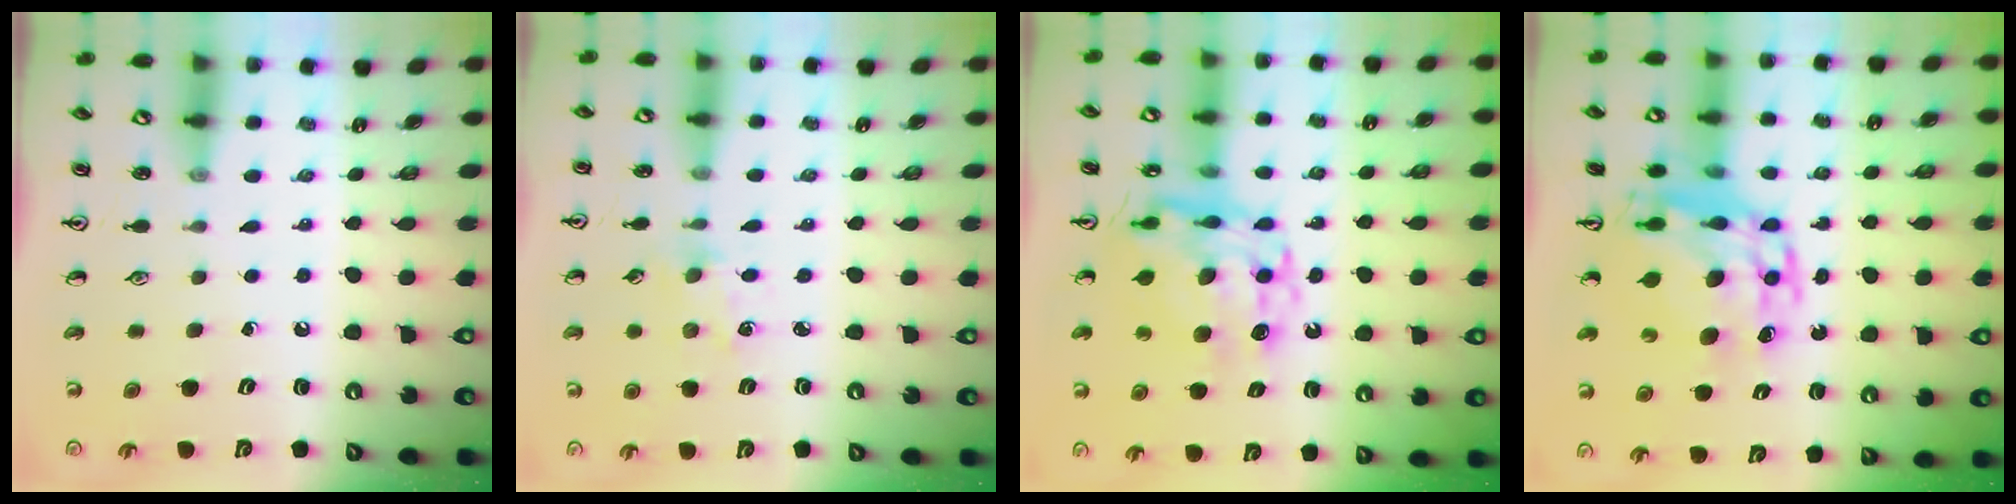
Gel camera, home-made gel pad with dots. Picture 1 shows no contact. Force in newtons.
{"total": 2.5, "press": 2.4, "slide": 0.4}
{"total": 12.6, "press": 12.6, "slide": 1.1}
{"total": 16.4, "press": 16.3, "slide": 2.0}